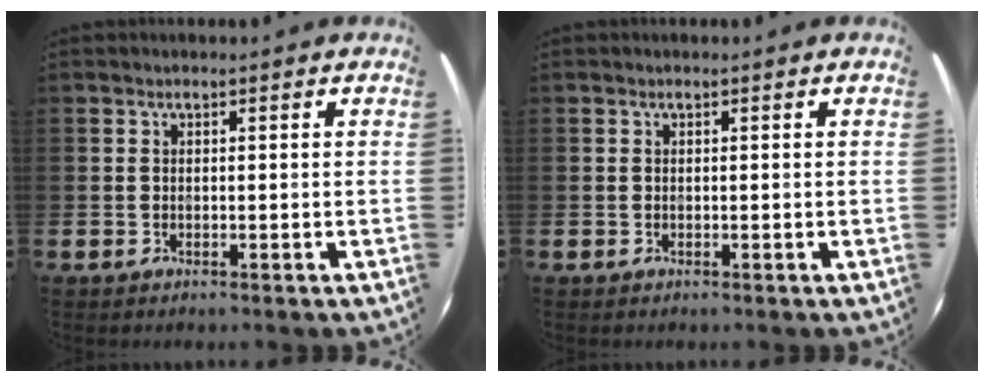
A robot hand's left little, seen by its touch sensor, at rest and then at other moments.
{"total": 0.0}